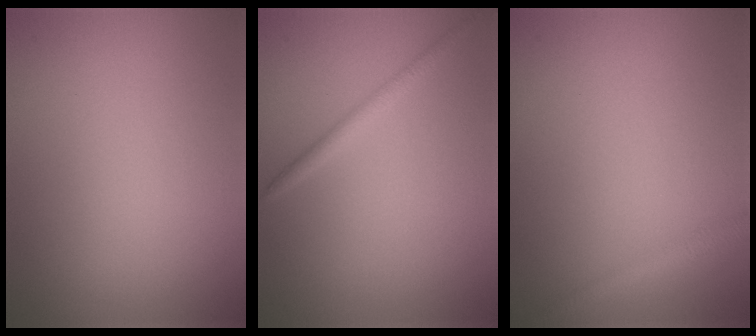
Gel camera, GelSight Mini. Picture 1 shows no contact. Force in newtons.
{"total": 1.3, "press": 1.3, "slide": 0.0}
{"total": 1.4, "press": 1.4, "slide": 0.1}